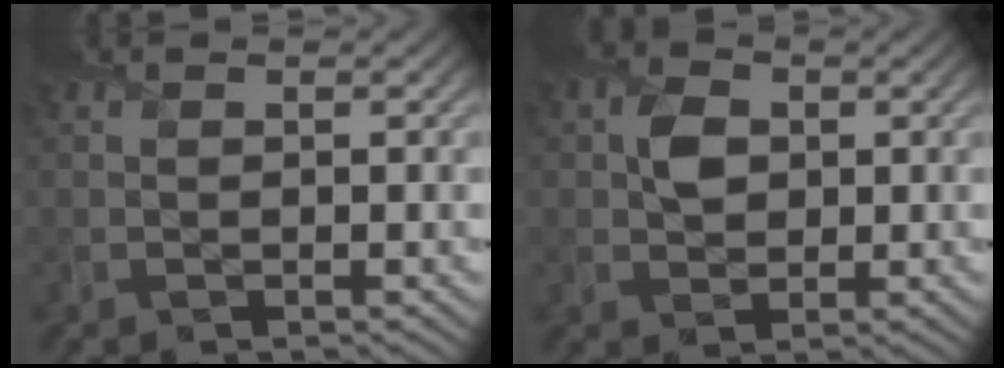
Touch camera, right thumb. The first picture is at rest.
{"total": 3.3, "force": [0.6, 2.7, 1.9], "torque": [-0.041, 0.001, 0.004]}